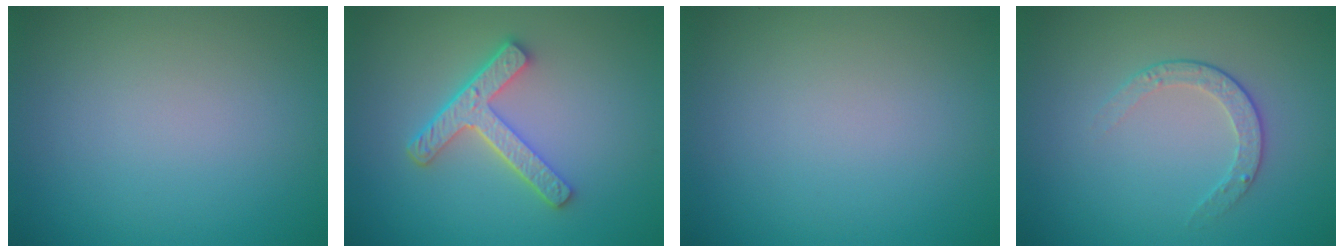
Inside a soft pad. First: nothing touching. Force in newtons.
{"total": 4.3, "press": 3.3, "slide": 2.7}
{"total": 0.0}
{"total": 2.1, "press": 1.4, "slide": 1.5}